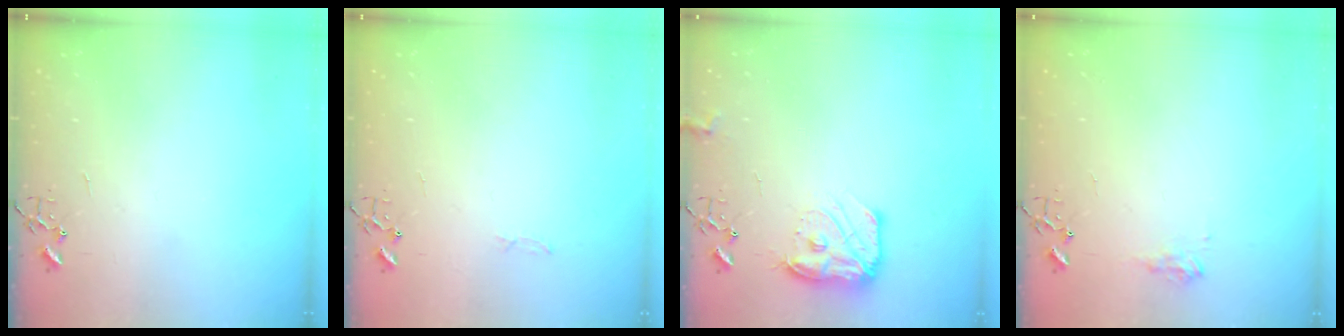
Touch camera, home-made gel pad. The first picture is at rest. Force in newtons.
{"total": 2.8, "press": 2.8, "slide": 0.4}
{"total": 12.6, "press": 12.6, "slide": 0.6}
{"total": 7.7, "press": 7.7, "slide": 0.4}